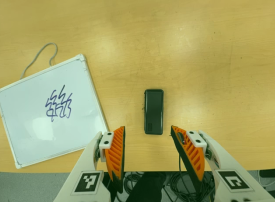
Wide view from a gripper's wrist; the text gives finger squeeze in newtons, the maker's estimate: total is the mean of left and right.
{"total": 0.0}